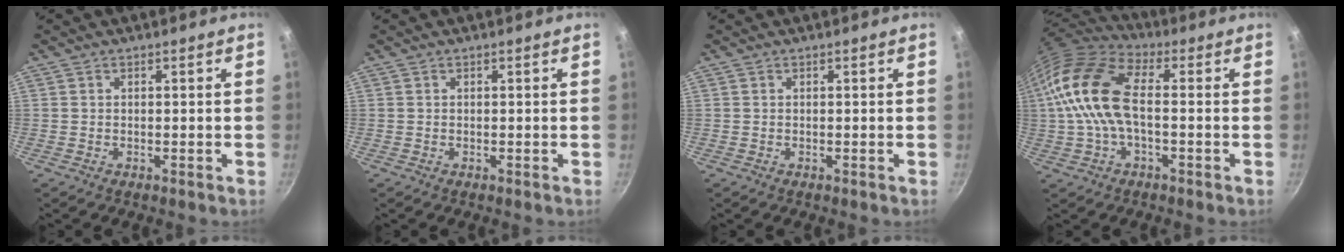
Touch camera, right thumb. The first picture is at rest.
{"total": 0.0}
{"total": 0.0}
{"total": 15.5, "force": [0.3, 8.3, 13.1], "torque": [-0.255, 0.030, -0.010]}